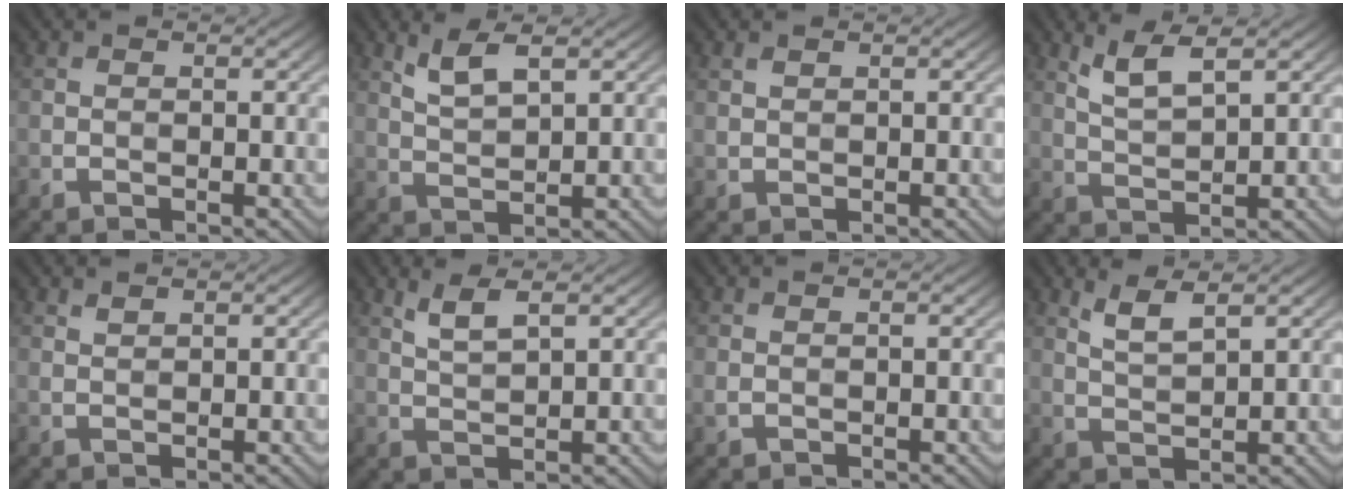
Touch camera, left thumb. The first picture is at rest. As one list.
[{"total": 4.2, "force": [2.5, 1.3, 3.1], "torque": [-0.076, -0.002, 0.055]}, {"total": 0.9, "force": [0.6, 0.5, 0.5], "torque": [-0.016, -0.001, 0.016]}, {"total": 4.6, "force": [3.0, 1.0, 3.4], "torque": [-0.084, -0.002, 0.065]}, {"total": 0.9, "force": [0.8, 0.2, 0.4], "torque": [-0.011, -0.001, 0.018]}, {"total": 3.3, "force": [2.0, 0.8, 2.5], "torque": [-0.061, 0.000, 0.044]}, {"total": 0.6, "force": [0.0, 0.5, 0.4], "torque": [-0.012, -0.001, 0.002]}, {"total": 3.7, "force": [2.4, 0.8, 2.7], "torque": [-0.065, 0.000, 0.054]}]